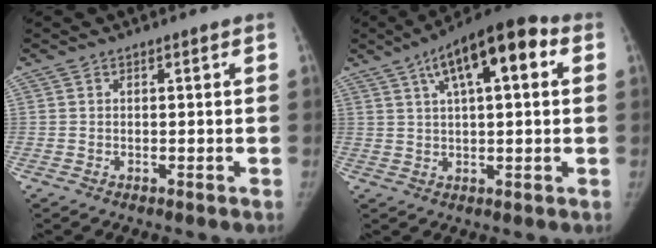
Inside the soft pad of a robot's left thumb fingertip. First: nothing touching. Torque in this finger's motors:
{"motor_torque": [0.37, 0.08, 1.63, -0.60, 0.14]}